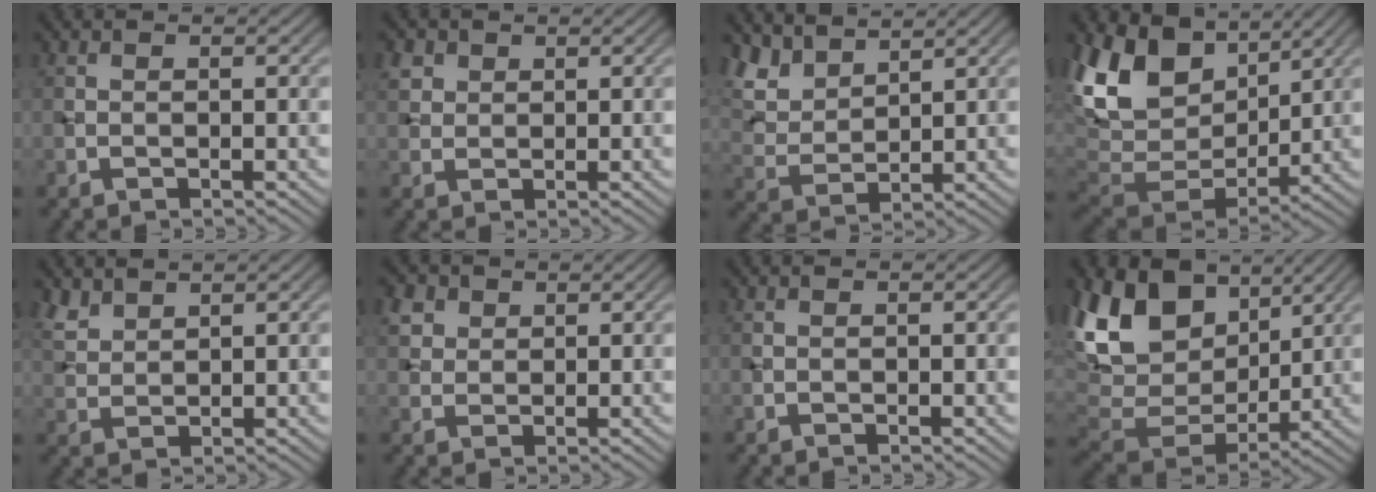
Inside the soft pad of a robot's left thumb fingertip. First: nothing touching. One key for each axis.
{"total": 2.4, "fx": 1.3, "fy": 1.9, "fz": 0.8, "tx": -0.026, "ty": 0.001, "tz": 0.027}
{"total": 6.9, "fx": 5.6, "fy": 2.8, "fz": 2.8, "tx": -0.082, "ty": 0.005, "tz": 0.117}
{"total": 14.5, "fx": 6.3, "fy": 9.1, "fz": 9.3, "tx": -0.234, "ty": 0.022, "tz": 0.124}
{"total": 3.1, "fx": 2.5, "fy": 1.3, "fz": 1.3, "tx": -0.038, "ty": 0.004, "tz": 0.061}
{"total": 3.4, "fx": 1.8, "fy": 2.6, "fz": 1.3, "tx": -0.042, "ty": -0.001, "tz": 0.042}
{"total": 0.0}
{"total": 16.2, "fx": 6.9, "fy": 10.3, "fz": 10.4, "tx": -0.252, "ty": 0.021, "tz": 0.138}